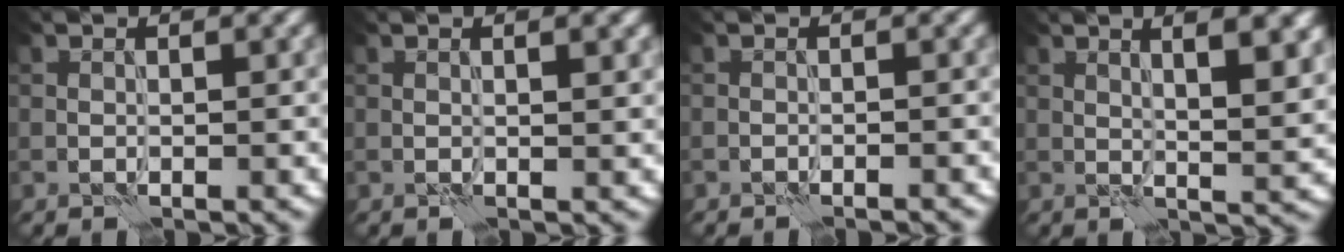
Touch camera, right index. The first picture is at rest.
{"total": 1.6, "force": [0.8, 0.3, 1.4], "torque": [-0.017, 0.000, 0.008]}
{"total": 1.1, "force": [-1.0, 0.1, 0.2], "torque": [0.008, 0.003, -0.021]}
{"total": 7.4, "force": [2.9, 2.2, 6.5], "torque": [-0.061, 0.018, 0.034]}